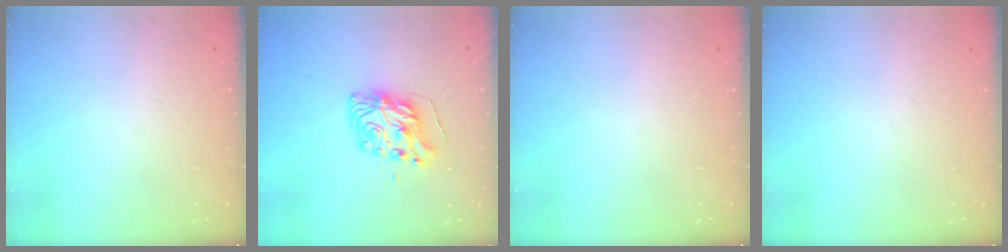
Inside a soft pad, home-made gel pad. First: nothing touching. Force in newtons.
{"total": 10.1, "press": 10.0, "slide": 1.1}
{"total": 0.0}
{"total": 0.0}